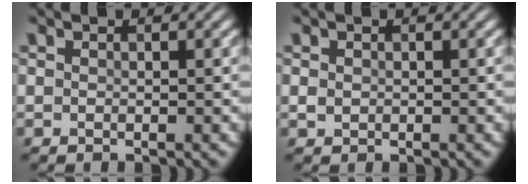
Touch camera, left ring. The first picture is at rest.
{"total": 0.6, "force": [0.1, 0.5, 0.3], "torque": [-0.006, -0.001, 0.000]}